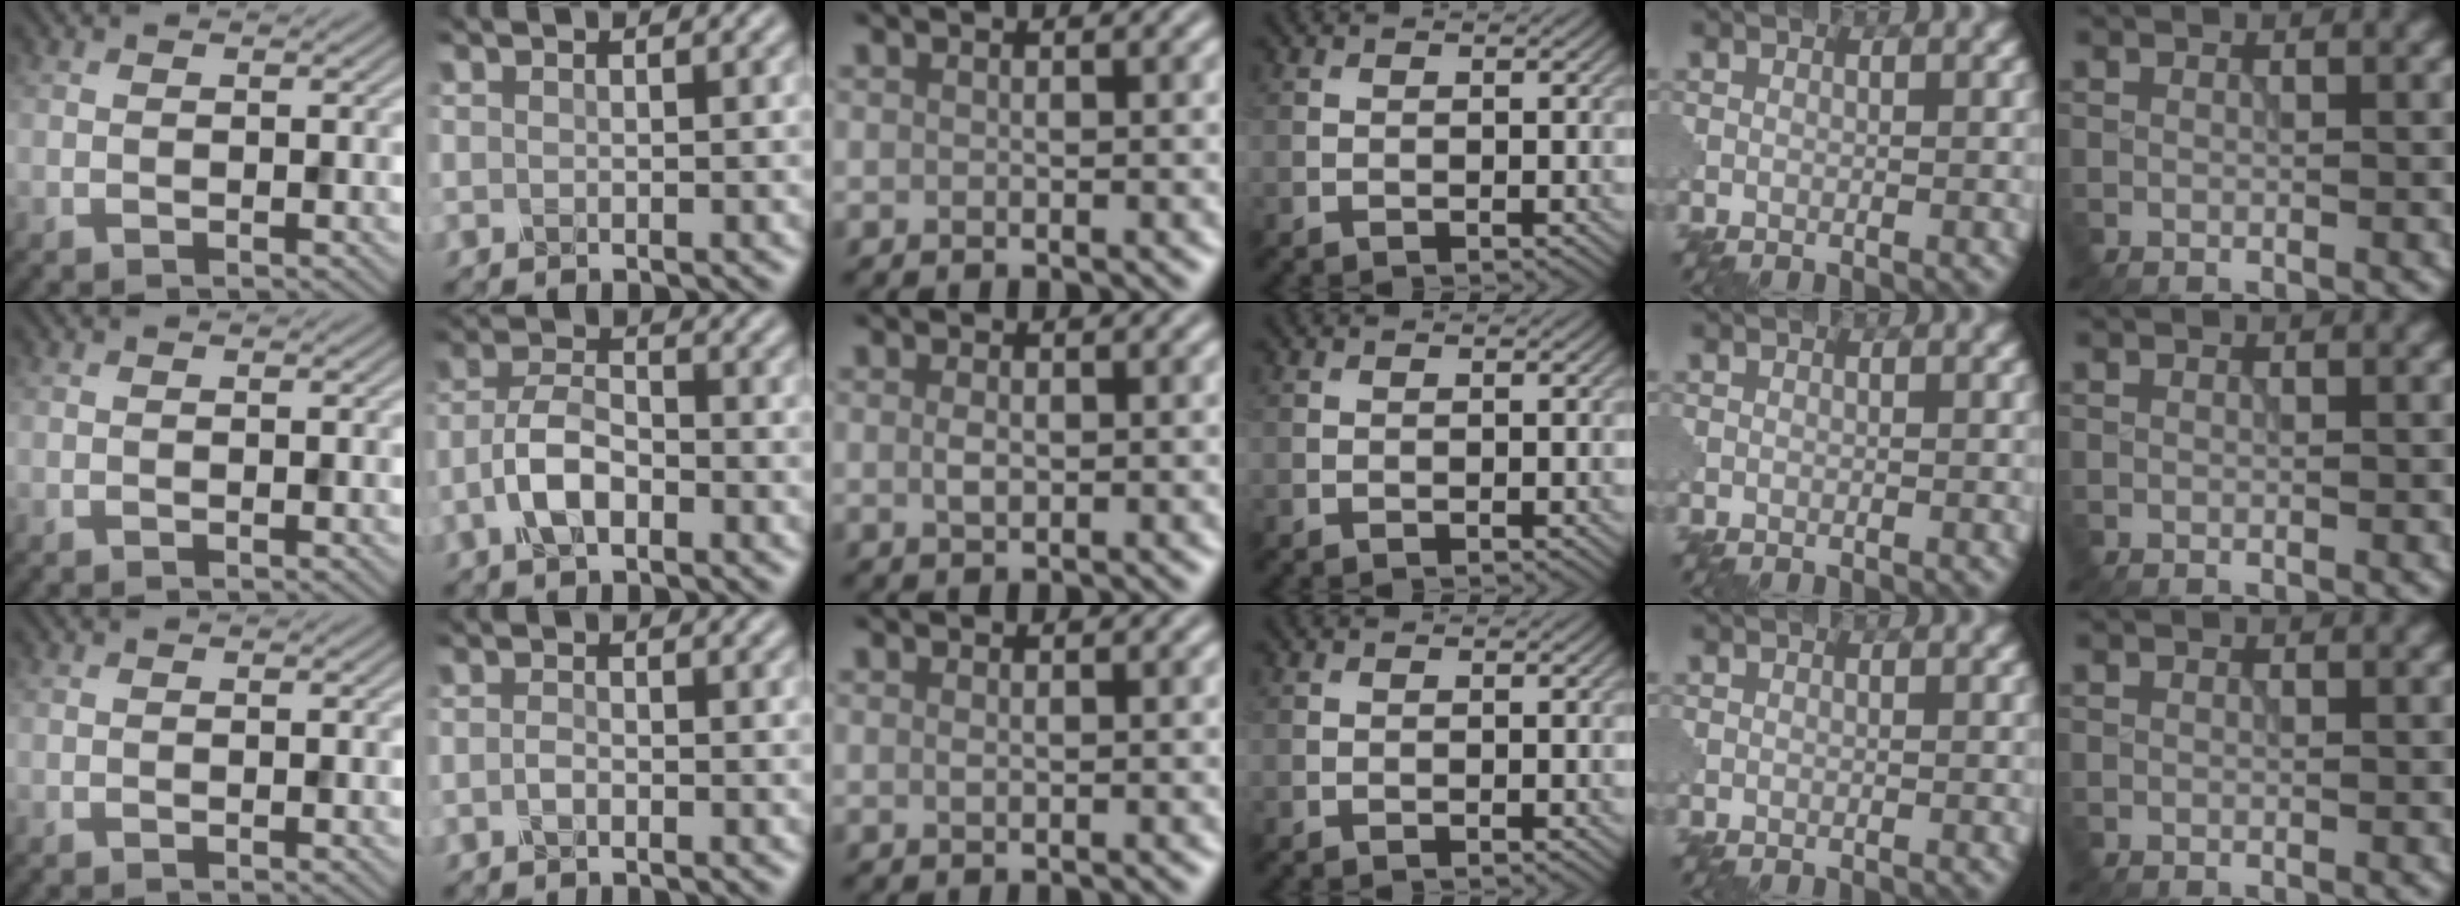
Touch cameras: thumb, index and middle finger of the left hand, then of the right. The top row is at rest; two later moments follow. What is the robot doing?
{"motion": "close", "object": "eyeshadow palette"}